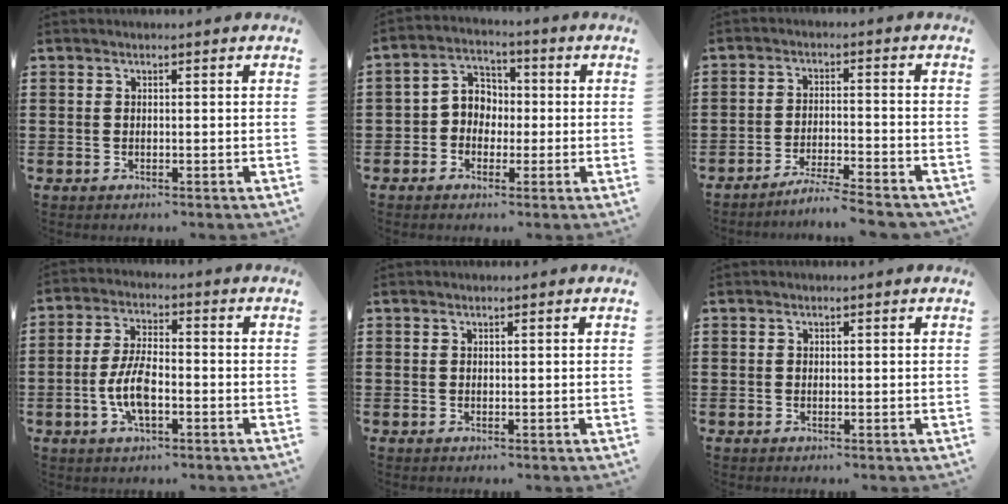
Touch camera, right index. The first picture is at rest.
{"total": 4.6, "force": [-1.0, 4.1, 1.7], "torque": [-0.048, 0.015, -0.025]}
{"total": 4.5, "force": [-4.2, -0.5, 1.5], "torque": [-0.033, -0.009, -0.085]}
{"total": 6.9, "force": [-2.0, 2.9, 5.9], "torque": [-0.143, -0.003, -0.046]}
{"total": 0.0}
{"total": 0.0}